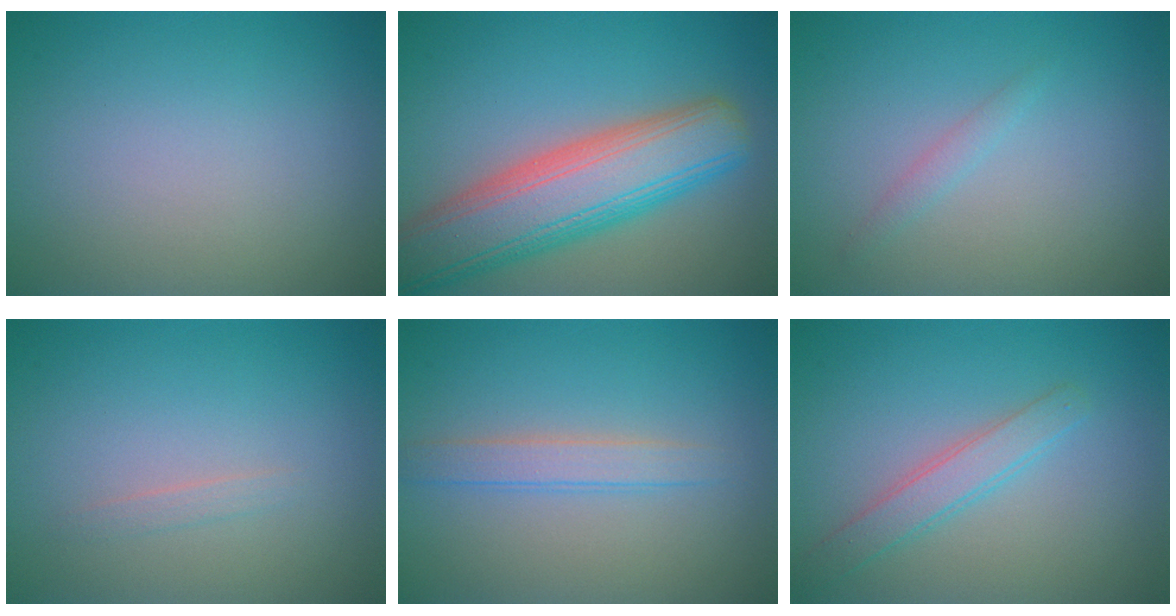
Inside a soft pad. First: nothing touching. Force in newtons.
{"total": 9.9, "press": 9.9, "slide": 0.5}
{"total": 1.0, "press": 1.0, "slide": 0.1}
{"total": 0.6, "press": 0.6, "slide": 0.1}
{"total": 2.1, "press": 2.1, "slide": 0.1}
{"total": 2.5, "press": 2.5, "slide": 0.1}